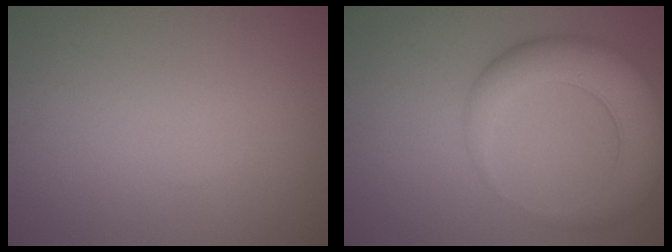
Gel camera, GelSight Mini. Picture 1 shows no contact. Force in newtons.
{"total": 6.8, "press": 6.7, "slide": 0.3}